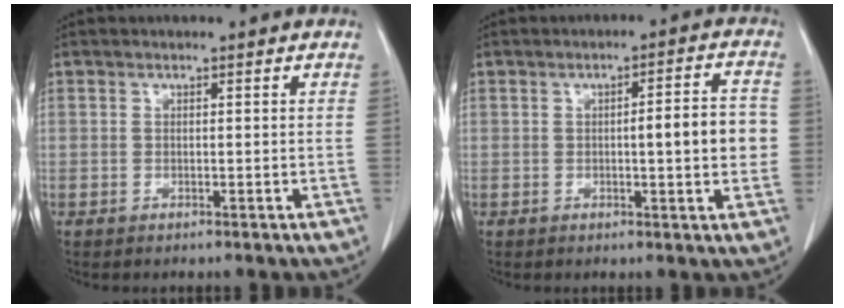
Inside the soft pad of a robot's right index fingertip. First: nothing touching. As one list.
[{"total": 6.7, "force": [-0.2, 1.1, 6.6], "torque": [-0.090, 0.012, -0.003]}]